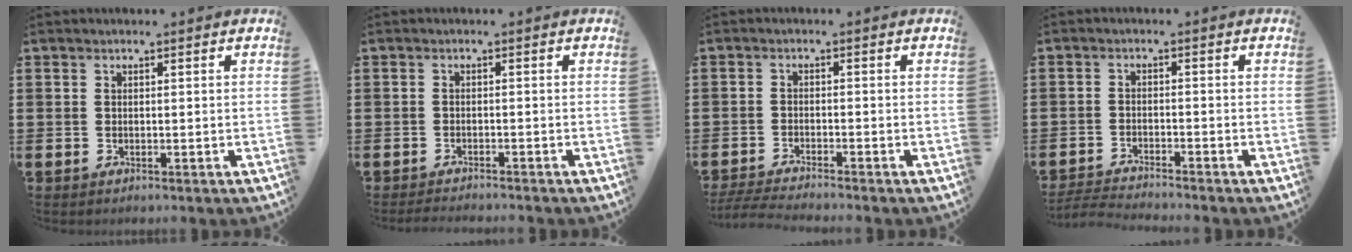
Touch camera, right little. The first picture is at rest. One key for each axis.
{"total": 1.2, "fx": -1.2, "fy": -0.1, "fz": 0.2, "tx": -0.004, "ty": 0.000, "tz": -0.024}
{"total": 2.5, "fx": -2.3, "fy": -0.2, "fz": 0.8, "tx": -0.018, "ty": -0.004, "tz": -0.047}
{"total": 2.5, "fx": -2.4, "fy": -0.2, "fz": 0.3, "tx": -0.005, "ty": 0.000, "tz": -0.050}